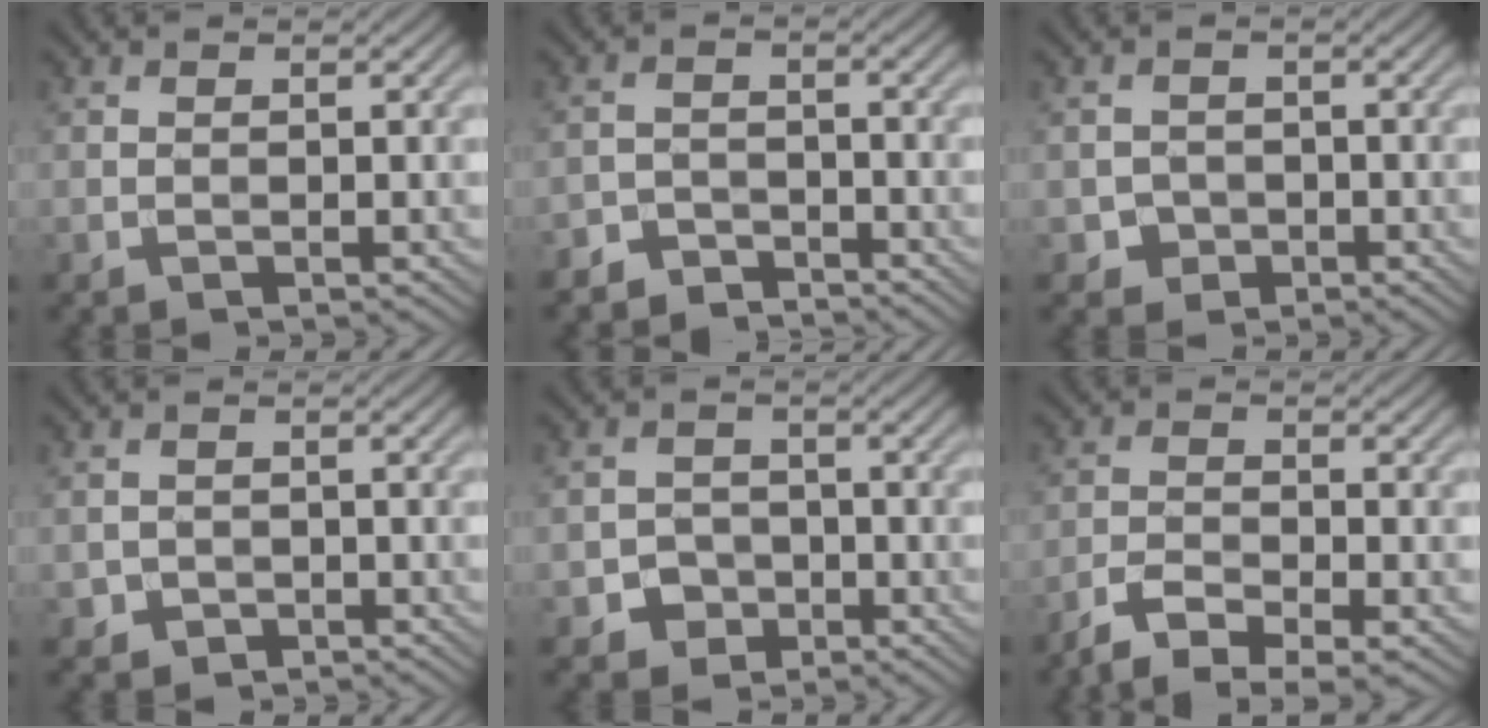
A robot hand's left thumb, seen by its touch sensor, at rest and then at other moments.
{"total": 3.2, "force": [-3.1, 0.9, -0.2], "torque": [0.010, 0.007, -0.063]}
{"total": 1.9, "force": [-0.9, 1.6, 0.0], "torque": [0.002, -0.005, -0.019]}
{"total": 1.5, "force": [-0.8, 1.3, -0.2], "torque": [0.004, -0.006, -0.016]}
{"total": 2.8, "force": [-1.5, 2.3, 0.3], "torque": [0.002, 0.002, -0.030]}
{"total": 5.1, "force": [-4.1, 1.1, 2.9], "torque": [-0.064, -0.008, -0.080]}